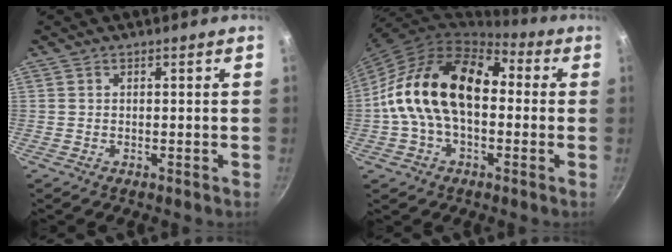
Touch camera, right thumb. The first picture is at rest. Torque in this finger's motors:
{"motor_torque": [1.44, 2.69, 1.52, -1.25, 0.67]}